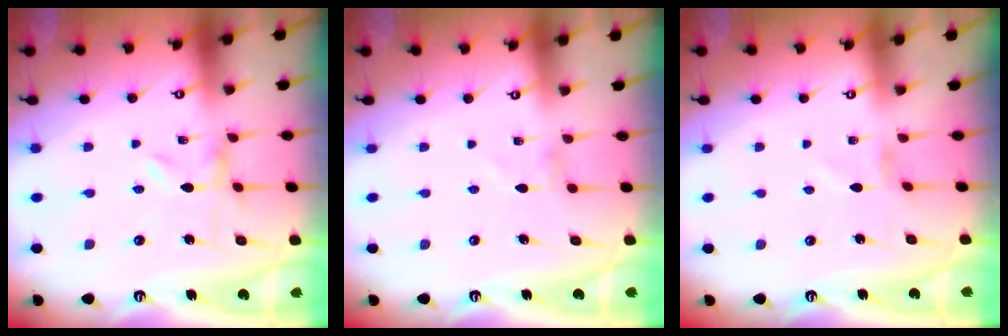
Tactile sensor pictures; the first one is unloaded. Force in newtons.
{"total": 0.7, "press": 0.6, "slide": 0.1}
{"total": 1.7, "press": 1.7, "slide": 0.2}